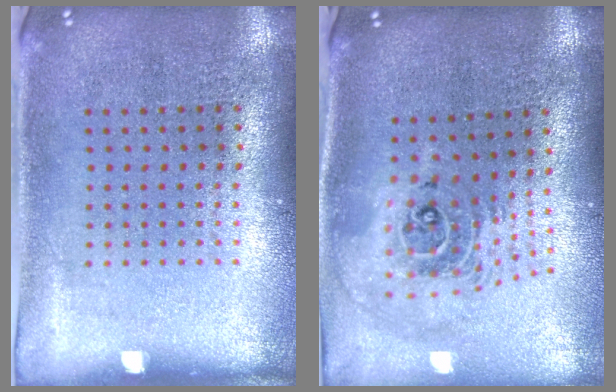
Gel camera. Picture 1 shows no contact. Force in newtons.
{"total": 2.2, "press": 1.6, "slide": 1.5}